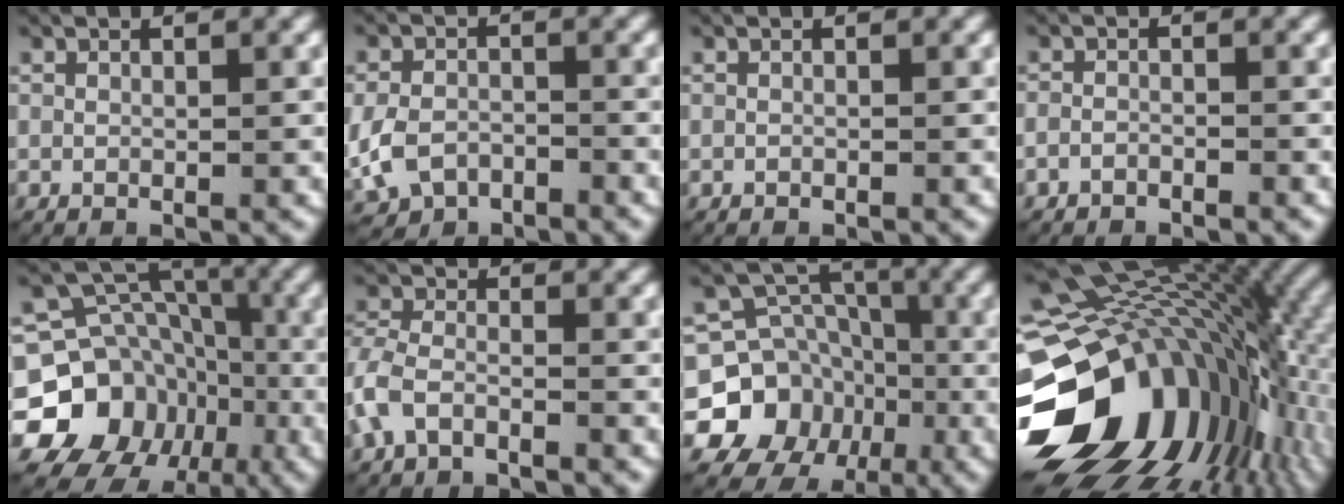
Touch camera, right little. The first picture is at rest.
{"total": 4.5, "force": [-2.2, 3.6, 1.3], "torque": [-0.047, -0.013, -0.038]}
{"total": 0.0}
{"total": 1.4, "force": [-1.2, 0.7, 0.1], "torque": [-0.006, -0.003, -0.022]}
{"total": 18.0, "force": [-3.9, 15.4, 8.6], "torque": [-0.165, -0.056, -0.060]}
{"total": 3.6, "force": [-1.7, 2.9, 1.5], "torque": [-0.050, -0.013, -0.027]}
{"total": 17.3, "force": [-4.2, 15.5, 6.5], "torque": [-0.141, -0.053, -0.073]}
{"total": 24.6, "force": [-3.8, 16.8, 17.5], "torque": [-0.274, -0.020, -0.062]}